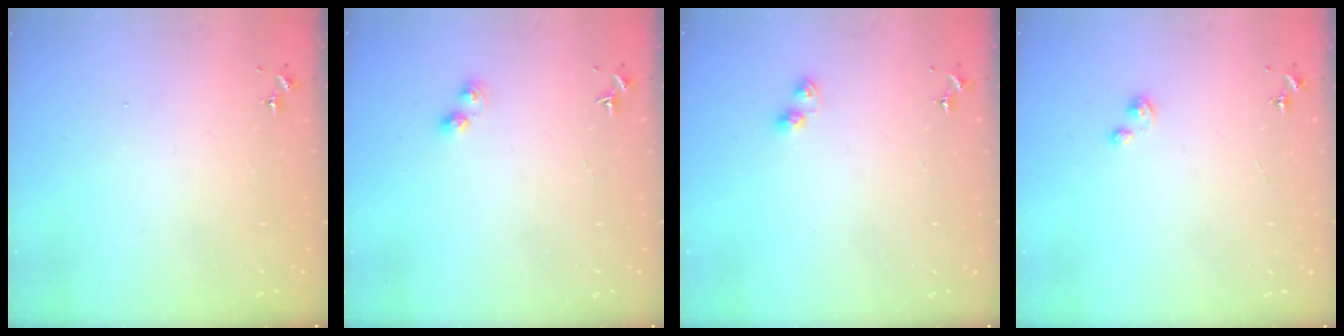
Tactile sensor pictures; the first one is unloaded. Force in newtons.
{"total": 4.5, "press": 4.5, "slide": 0.4}
{"total": 5.7, "press": 5.7, "slide": 0.3}
{"total": 2.1, "press": 2.0, "slide": 0.5}